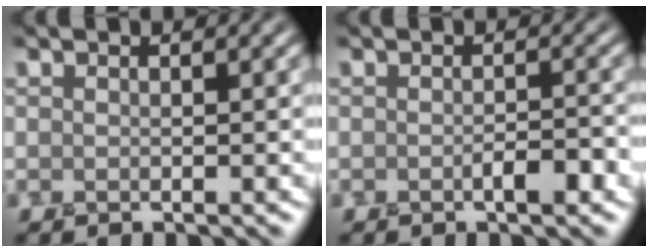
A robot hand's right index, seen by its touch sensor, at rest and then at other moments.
{"total": 1.6, "force": [-0.7, 0.4, 1.3], "torque": [-0.021, 0.007, -0.013]}